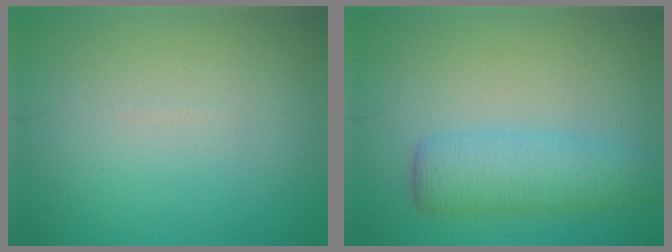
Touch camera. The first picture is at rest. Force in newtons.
{"total": 4.5, "press": 4.5, "slide": 0.1}